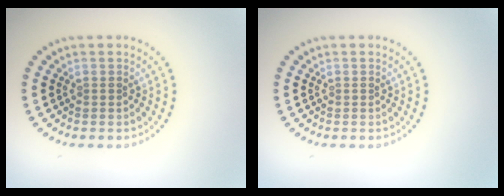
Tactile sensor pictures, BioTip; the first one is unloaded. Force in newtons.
{"total": 0.0}